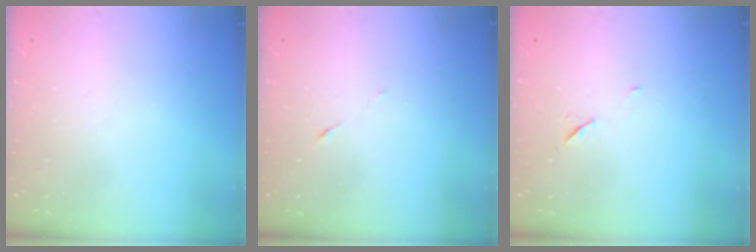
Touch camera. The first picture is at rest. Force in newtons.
{"total": 5.0, "press": 4.8, "slide": 1.4}
{"total": 4.9, "press": 4.4, "slide": 2.2}